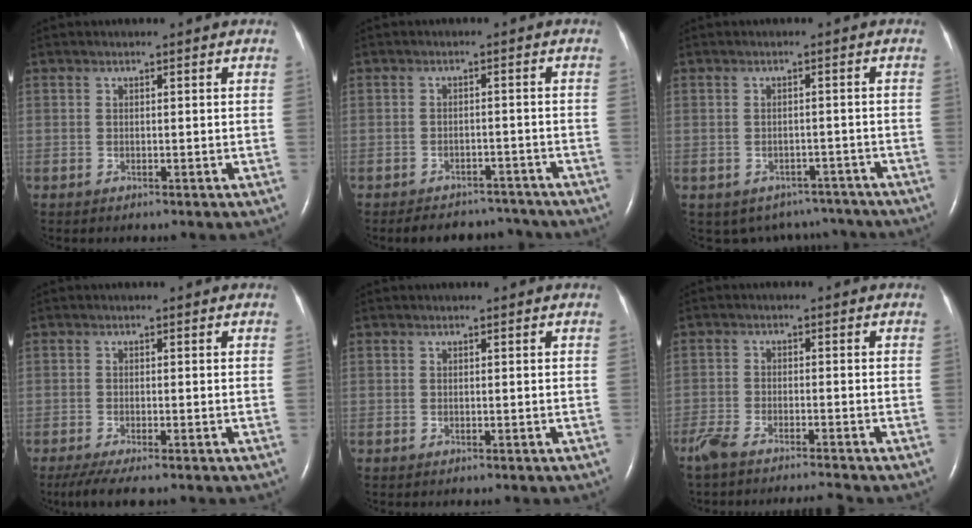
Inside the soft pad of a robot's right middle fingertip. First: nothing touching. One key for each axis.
{"total": 7.5, "fx": -6.9, "fy": 2.7, "fz": 0.8, "tx": -0.006, "ty": 0.010, "tz": -0.086}
{"total": 7.6, "fx": -6.3, "fy": 4.1, "fz": 0.6, "tx": 0.001, "ty": 0.018, "tz": -0.068}
{"total": 4.8, "fx": -3.5, "fy": 0.6, "fz": 3.1, "tx": -0.057, "ty": -0.013, "tz": -0.058}
{"total": 0.0}
{"total": 6.8, "fx": -6.2, "fy": -0.1, "fz": 2.8, "tx": -0.050, "ty": -0.015, "tz": -0.108}